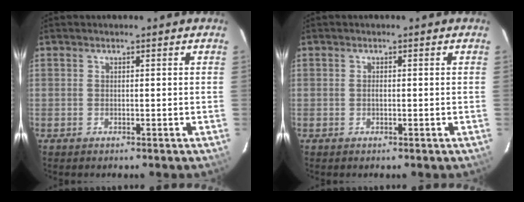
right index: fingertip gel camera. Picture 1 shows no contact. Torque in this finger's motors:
{"motor_torque": [0.18, -0.06, 0.17, 0.02]}